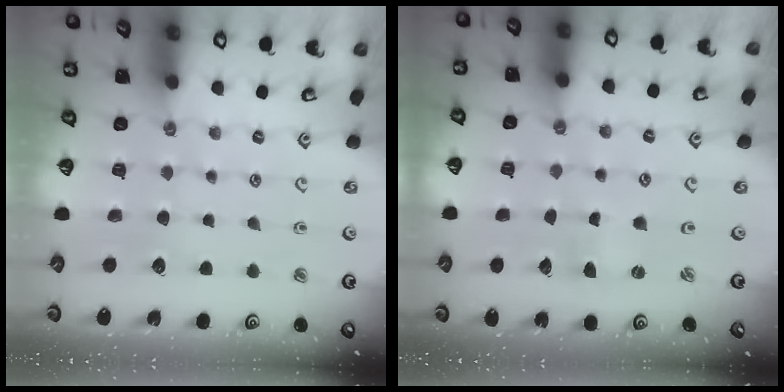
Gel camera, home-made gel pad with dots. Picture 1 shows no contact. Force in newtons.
{"total": 0.0}